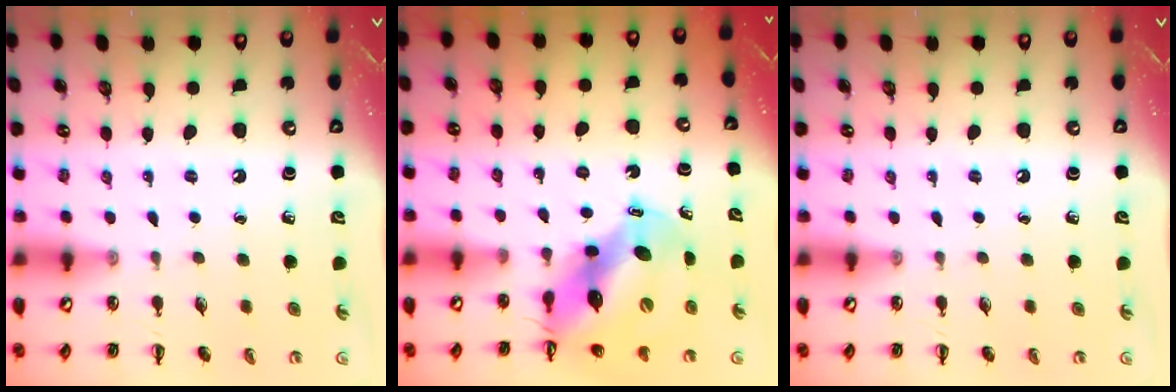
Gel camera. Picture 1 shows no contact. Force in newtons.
{"total": 10.6, "press": 10.1, "slide": 3.1}
{"total": 0.0}